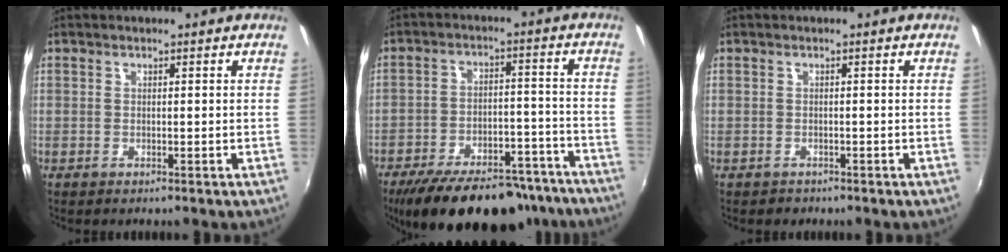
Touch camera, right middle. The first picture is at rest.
{"total": 23.8, "force": [-19.5, 8.5, 10.7], "torque": [-0.191, 0.000, -0.260]}
{"total": 1.1, "force": [-0.8, 0.7, 0.0], "torque": [-0.003, -0.001, -0.011]}